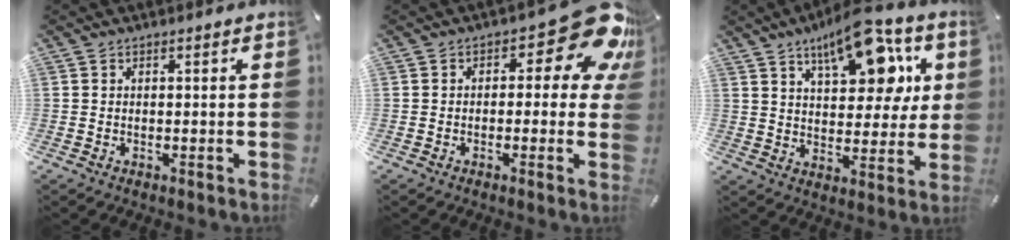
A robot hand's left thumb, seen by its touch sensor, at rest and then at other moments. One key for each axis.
{"total": 14.2, "fx": 6.2, "fy": 6.3, "fz": 11.0, "tx": -0.133, "ty": -0.051, "tz": 0.106}
{"total": 16.2, "fx": 8.8, "fy": 7.9, "fz": 11.0, "tx": -0.151, "ty": -0.040, "tz": 0.146}